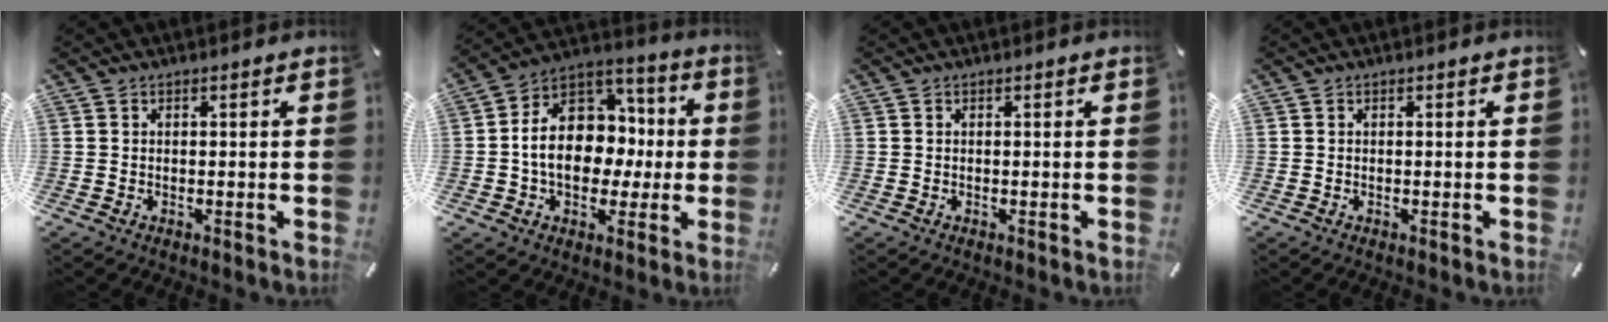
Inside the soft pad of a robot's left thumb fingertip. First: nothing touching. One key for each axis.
{"total": 15.1, "fx": -1.6, "fy": 12.1, "fz": 8.8, "tx": -0.147, "ty": 0.010, "tz": -0.026}
{"total": 0.0}
{"total": 0.0}